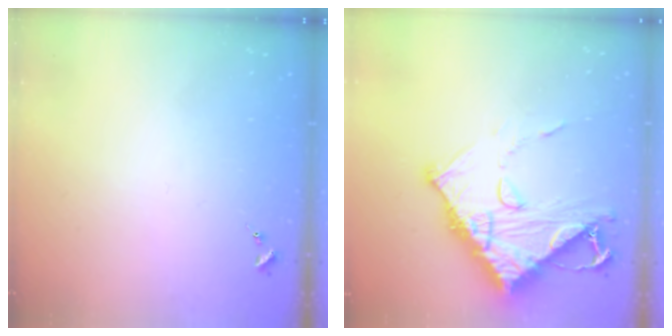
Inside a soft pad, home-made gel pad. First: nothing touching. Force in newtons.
{"total": 16.7, "press": 16.6, "slide": 1.9}